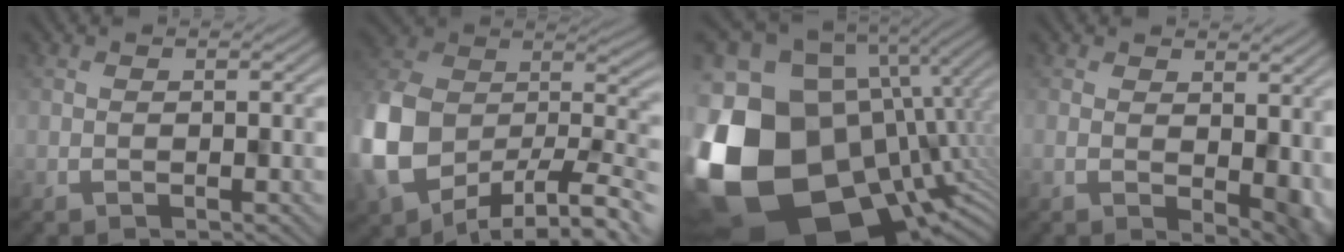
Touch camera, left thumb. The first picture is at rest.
{"total": 17.0, "force": [-6.3, 12.1, 10.1], "torque": [-0.260, -0.041, -0.088]}
{"total": 20.5, "force": [-3.8, 14.9, 13.5], "torque": [-0.333, -0.060, -0.012]}
{"total": 5.2, "force": [-0.5, 2.6, 4.5], "torque": [-0.061, -0.015, 0.014]}